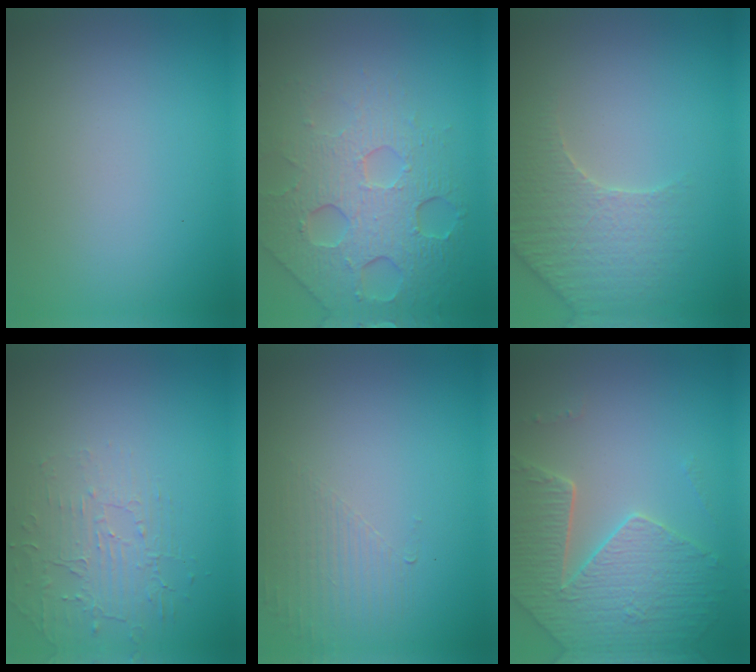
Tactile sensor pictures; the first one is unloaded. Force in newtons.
{"total": 7.5, "press": 5.2, "slide": 5.4}
{"total": 4.4, "press": 4.2, "slide": 1.1}
{"total": 1.9, "press": 1.0, "slide": 1.6}
{"total": 1.6, "press": 0.4, "slide": 1.5}
{"total": 5.7, "press": 4.8, "slide": 2.9}